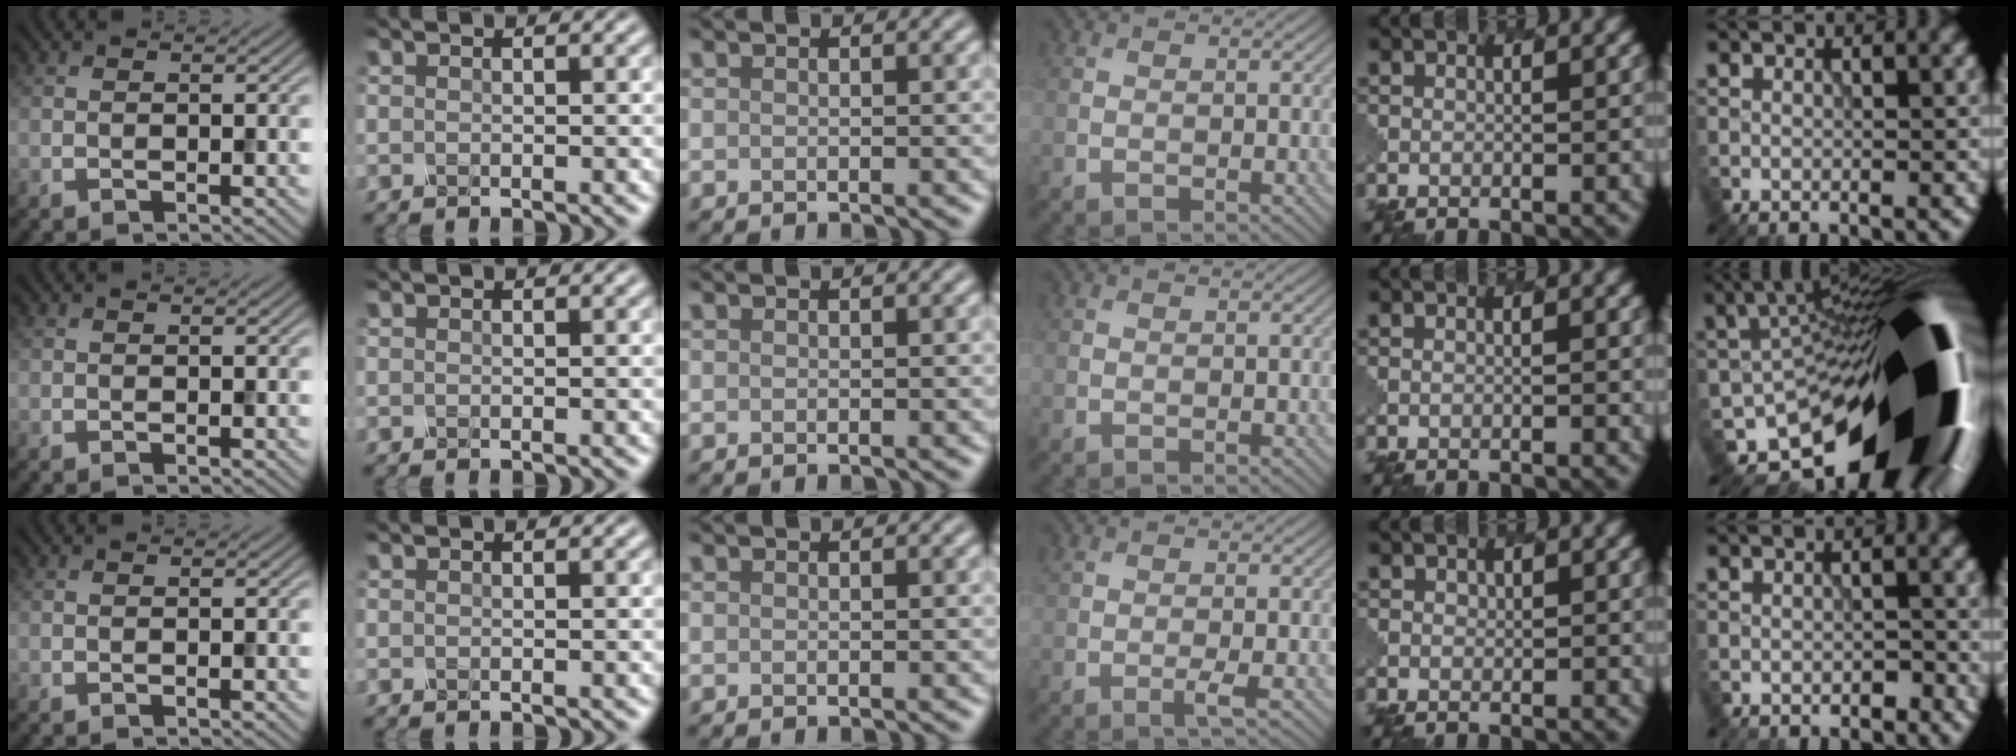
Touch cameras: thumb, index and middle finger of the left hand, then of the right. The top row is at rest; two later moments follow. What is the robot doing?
{"motion": "dispense", "object": "spray bottle"}